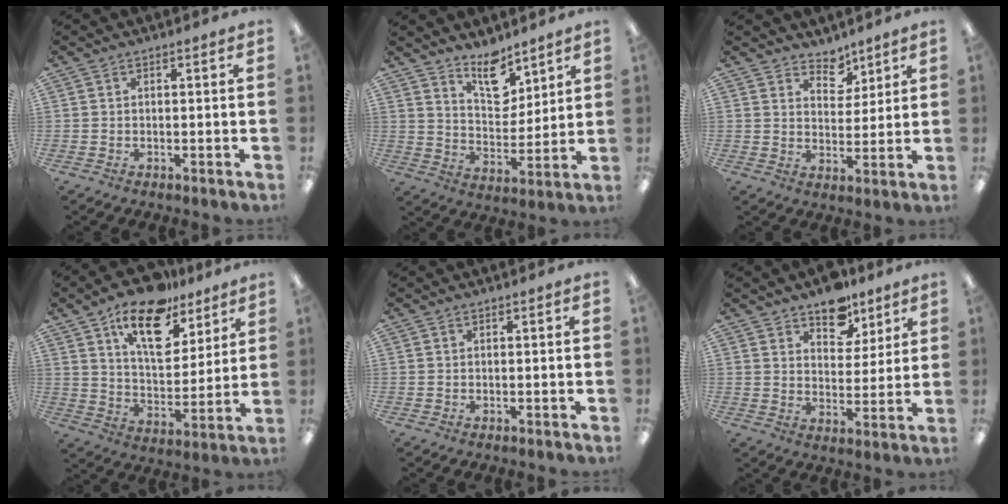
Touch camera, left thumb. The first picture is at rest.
{"total": 10.6, "force": [8.1, 5.1, 4.6], "torque": [-0.060, -0.055, 0.144]}
{"total": 5.8, "force": [4.8, 3.1, 0.8], "torque": [-0.003, -0.034, 0.086]}
{"total": 17.3, "force": [11.2, 8.7, 9.9], "torque": [-0.150, -0.057, 0.193]}
{"total": 0.0}
{"total": 9.8, "force": [7.6, 5.5, 2.8], "torque": [-0.029, -0.048, 0.139]}